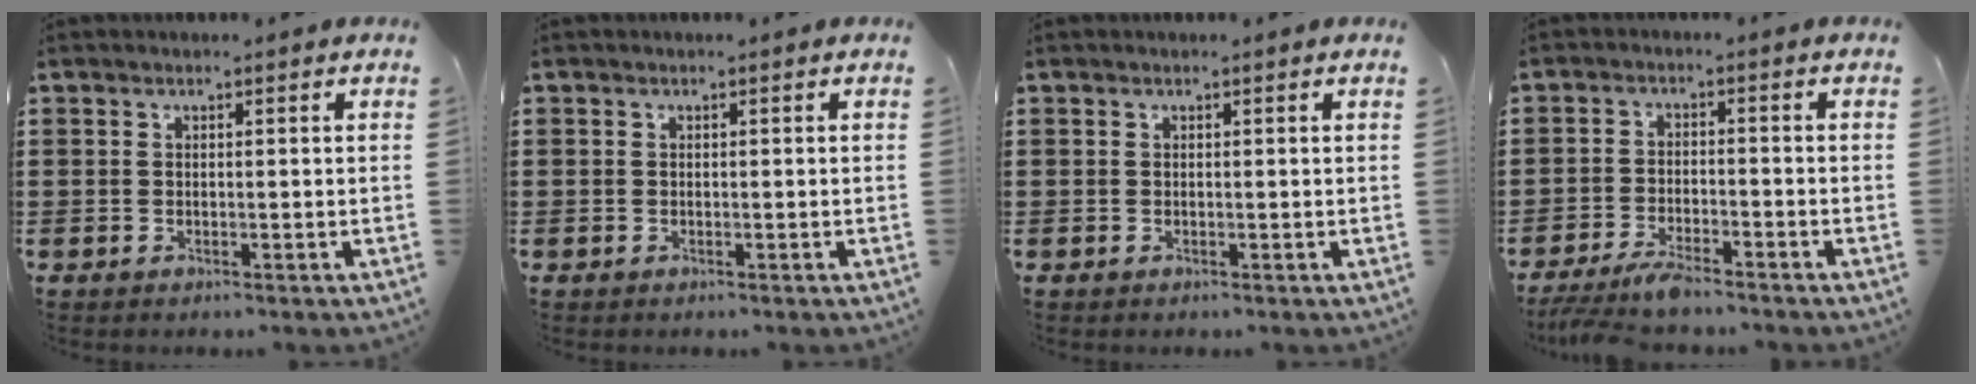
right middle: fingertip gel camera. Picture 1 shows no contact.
{"total": 0.0}
{"total": 0.0}
{"total": 4.2, "force": [-3.7, 0.3, 1.9], "torque": [-0.053, -0.013, -0.076]}